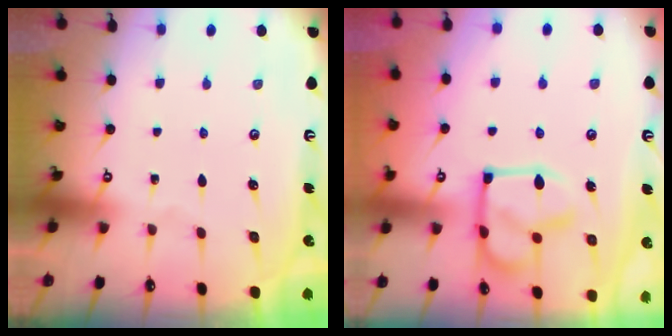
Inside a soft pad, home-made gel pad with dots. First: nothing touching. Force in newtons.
{"total": 6.6, "press": 6.6, "slide": 0.4}